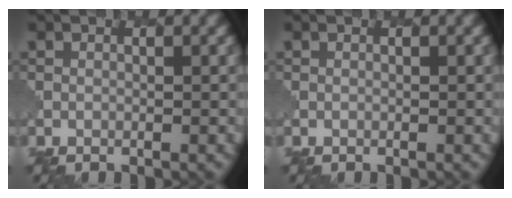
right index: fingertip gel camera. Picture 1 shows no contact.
{"total": 0.0}